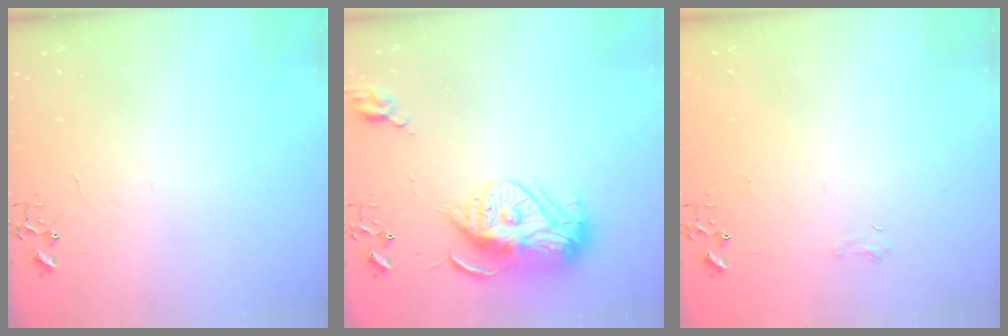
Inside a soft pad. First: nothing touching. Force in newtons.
{"total": 15.7, "press": 15.6, "slide": 1.9}
{"total": 4.8, "press": 4.7, "slide": 0.6}